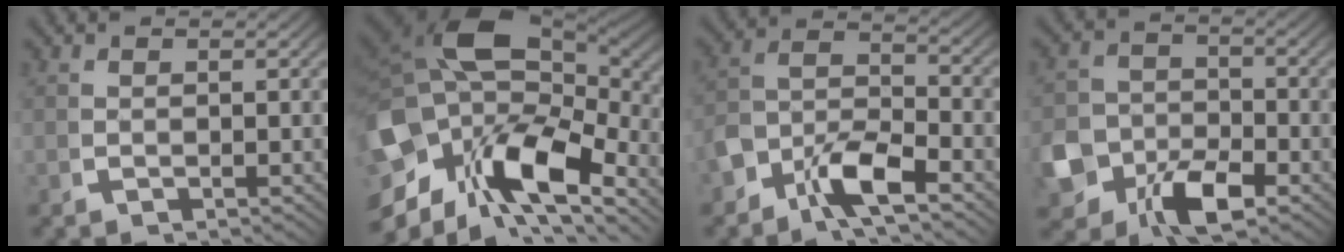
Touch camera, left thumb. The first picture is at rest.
{"total": 20.8, "force": [0.5, 14.3, 15.1], "torque": [-0.296, -0.038, 0.015]}
{"total": 6.1, "force": [-1.9, 4.1, 4.0], "torque": [-0.098, -0.023, -0.035]}
{"total": 8.7, "force": [-4.1, 6.5, 3.9], "torque": [-0.099, -0.043, -0.061]}